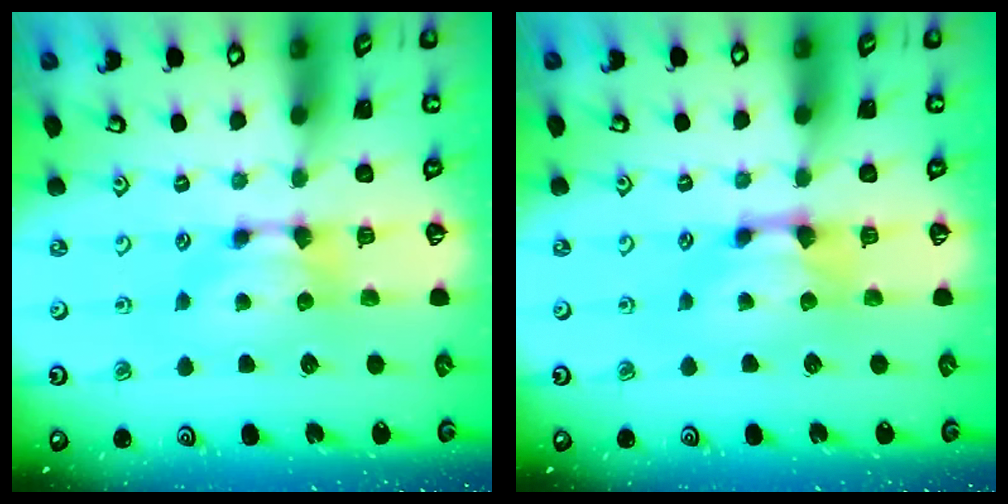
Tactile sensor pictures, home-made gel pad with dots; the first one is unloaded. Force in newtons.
{"total": 0.8, "press": 0.2, "slide": 0.7}